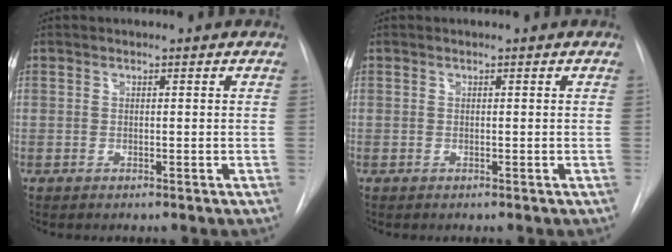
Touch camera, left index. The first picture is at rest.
{"total": 0.0}